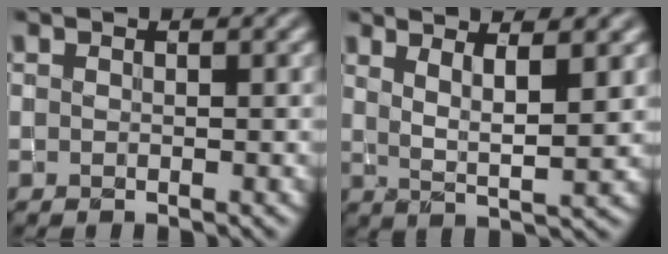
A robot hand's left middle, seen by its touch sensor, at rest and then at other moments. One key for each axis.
{"total": 4.5, "fx": 2.1, "fy": 0.8, "fz": 3.9, "tx": -0.068, "ty": -0.007, "tz": 0.039}